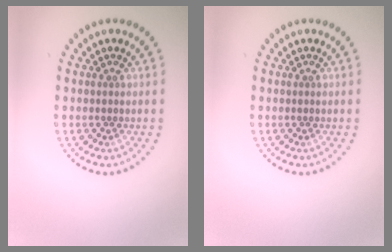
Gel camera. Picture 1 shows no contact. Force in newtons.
{"total": 0.0}